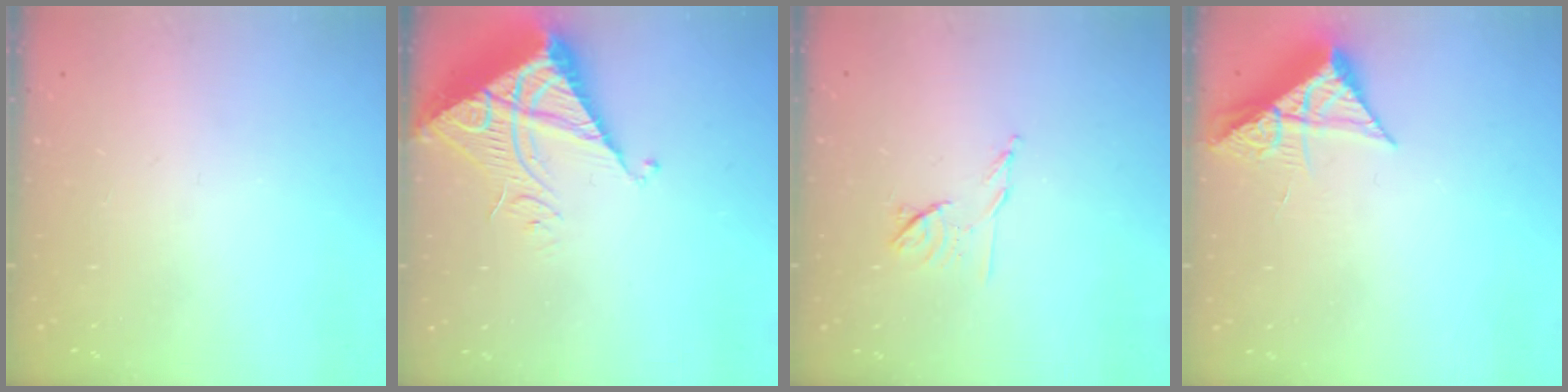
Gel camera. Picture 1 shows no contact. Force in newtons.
{"total": 9.8, "press": 9.8, "slide": 1.0}
{"total": 7.1, "press": 7.0, "slide": 1.2}
{"total": 7.6, "press": 7.6, "slide": 0.4}